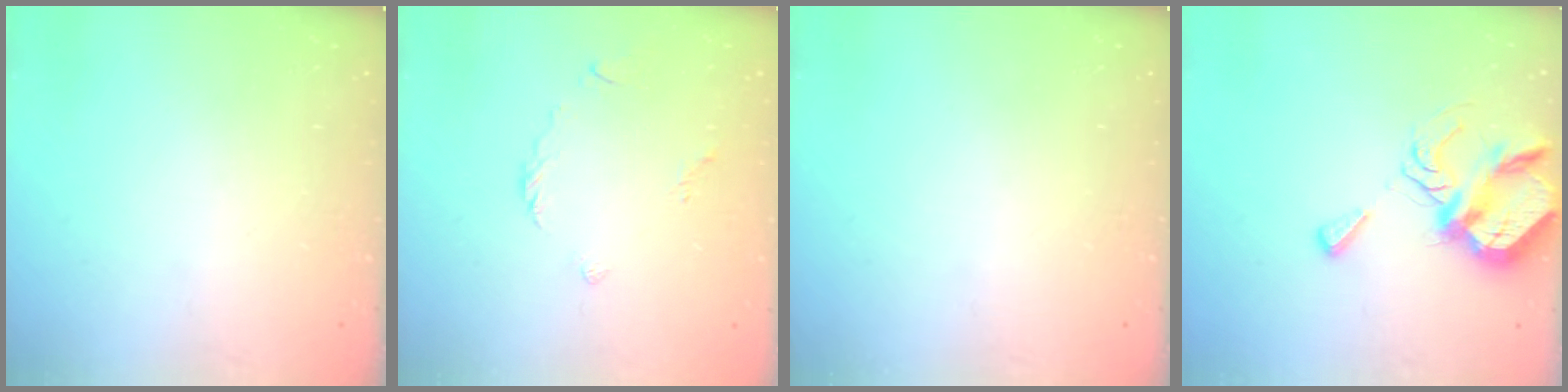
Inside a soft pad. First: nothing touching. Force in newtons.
{"total": 3.4, "press": 3.3, "slide": 0.7}
{"total": 0.0}
{"total": 8.6, "press": 8.5, "slide": 1.1}